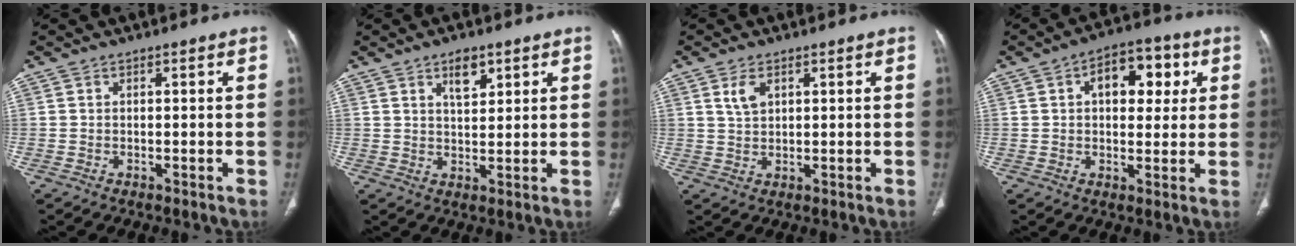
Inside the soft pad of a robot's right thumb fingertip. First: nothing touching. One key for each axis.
{"total": 4.9, "fx": 2.8, "fy": 2.2, "fz": 3.3, "tx": -0.042, "ty": -0.018, "tz": 0.048}
{"total": 3.5, "fx": 1.6, "fy": 2.0, "fz": 2.4, "tx": -0.044, "ty": -0.006, "tz": 0.037}
{"total": 11.1, "fx": 3.3, "fy": 6.6, "fz": 8.3, "tx": -0.076, "ty": 0.010, "tz": 0.043}